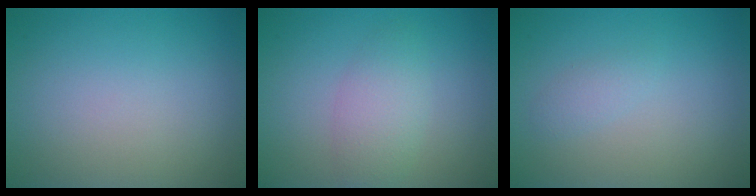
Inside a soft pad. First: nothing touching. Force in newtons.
{"total": 2.8, "press": 2.8, "slide": 0.1}
{"total": 1.1, "press": 1.1, "slide": 0.0}